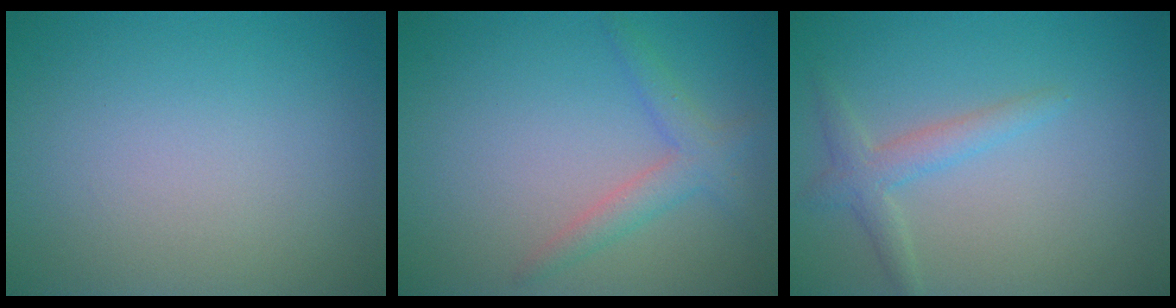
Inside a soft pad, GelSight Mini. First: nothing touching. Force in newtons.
{"total": 2.4, "press": 2.4, "slide": 0.2}
{"total": 2.2, "press": 2.2, "slide": 0.1}